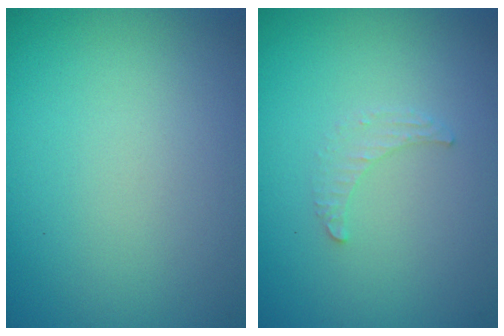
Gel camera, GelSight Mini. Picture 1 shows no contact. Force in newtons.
{"total": 1.1, "press": 1.1, "slide": 0.3}